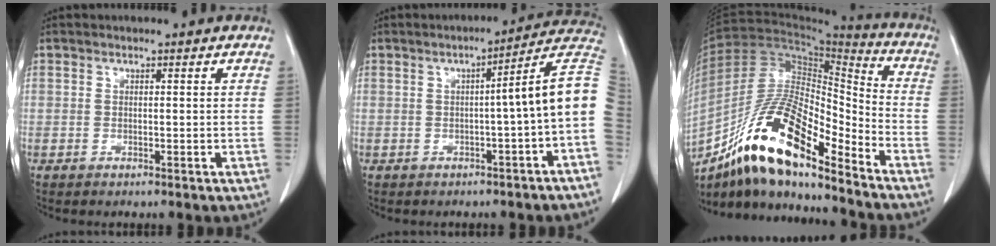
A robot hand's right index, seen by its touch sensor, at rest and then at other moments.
{"total": 8.9, "force": [-1.0, -1.0, 8.8], "torque": [-0.101, 0.023, -0.022]}
{"total": 19.3, "force": [-12.8, 4.5, 13.8], "torque": [-0.263, 0.003, -0.227]}